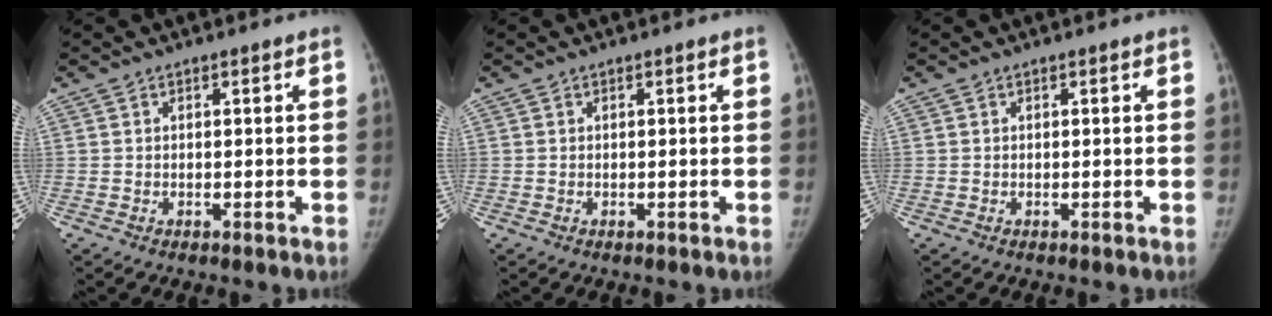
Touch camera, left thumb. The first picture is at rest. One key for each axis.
{"total": 0.0}
{"total": 0.0}